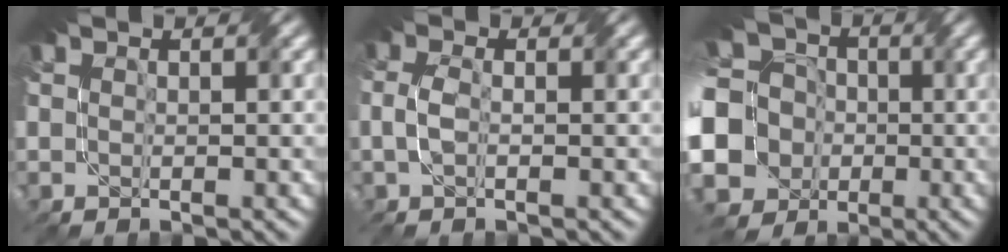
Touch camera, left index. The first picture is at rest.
{"total": 1.8, "force": [-0.6, 0.9, 1.5], "torque": [-0.039, 0.002, -0.018]}
{"total": 17.4, "force": [-4.7, 15.5, 6.4], "torque": [-0.179, -0.006, -0.116]}